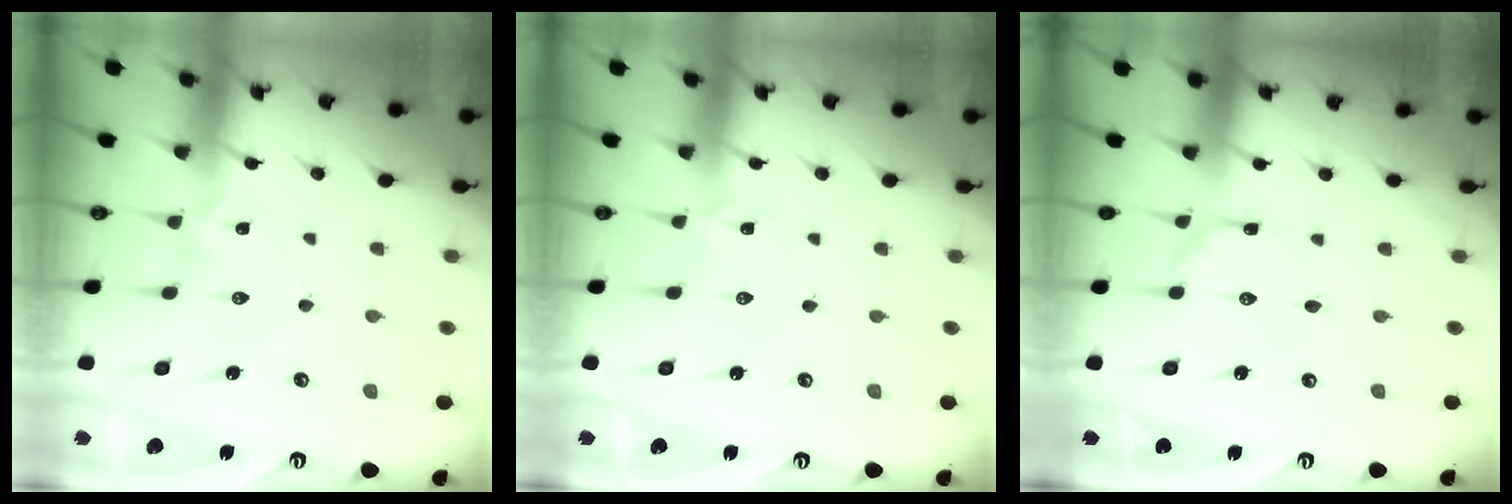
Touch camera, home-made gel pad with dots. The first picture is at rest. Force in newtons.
{"total": 0.8, "press": 0.8, "slide": 0.1}
{"total": 0.9, "press": 0.9, "slide": 0.0}